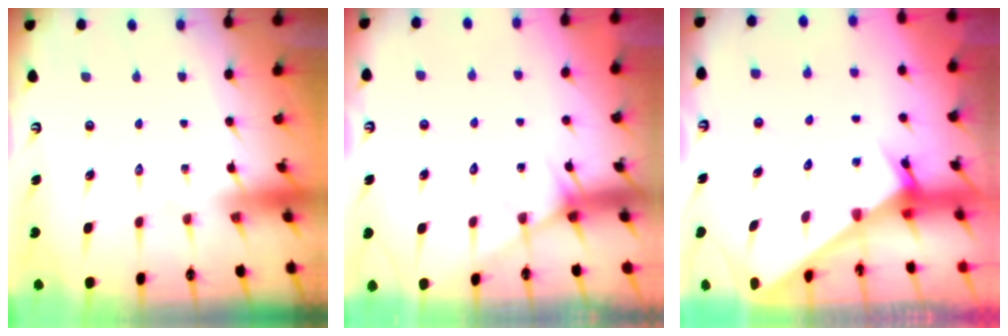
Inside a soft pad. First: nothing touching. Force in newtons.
{"total": 5.4, "press": 5.4, "slide": 0.3}
{"total": 2.1, "press": 2.1, "slide": 0.2}